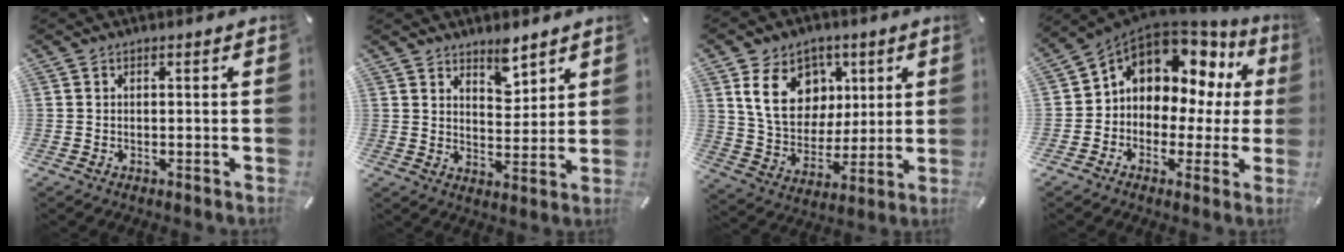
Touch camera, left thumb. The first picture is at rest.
{"total": 5.7, "force": [5.0, 2.4, 1.2], "torque": [0.001, -0.040, 0.088]}
{"total": 15.9, "force": [5.4, 12.7, 7.9], "torque": [-0.131, -0.006, 0.103]}
{"total": 9.8, "force": [4.6, 7.7, 3.9], "torque": [-0.075, -0.044, 0.084]}